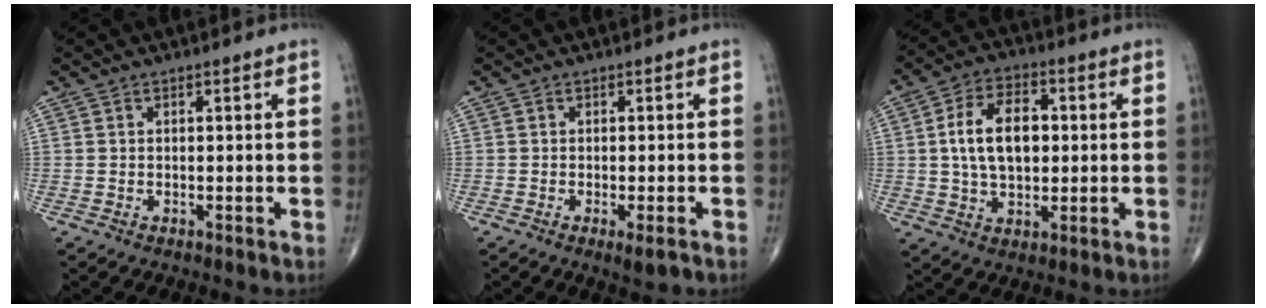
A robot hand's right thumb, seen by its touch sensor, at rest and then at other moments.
{"total": 2.7, "force": [-1.3, 0.7, 2.3], "torque": [-0.033, -0.004, -0.018]}
{"total": 12.2, "force": [1.3, 7.4, 9.6], "torque": [-0.154, 0.012, 0.021]}